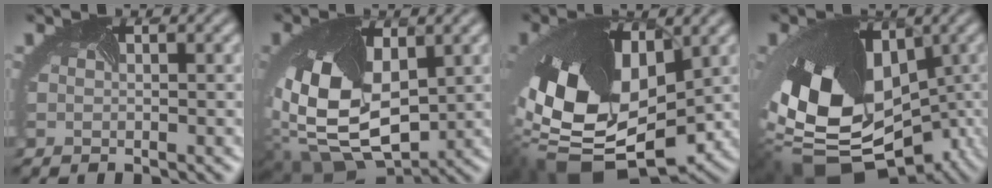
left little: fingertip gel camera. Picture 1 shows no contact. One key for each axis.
{"total": 13.0, "fx": 0.8, "fy": 8.3, "fz": 9.9, "tx": -0.231, "ty": -0.034, "tz": 0.031}
{"total": 14.9, "fx": -0.3, "fy": 9.5, "fz": 11.5, "tx": -0.267, "ty": -0.032, "tz": 0.011}
{"total": 17.5, "fx": -3.7, "fy": 12.1, "fz": 12.1, "tx": -0.249, "ty": -0.052, "tz": -0.029}